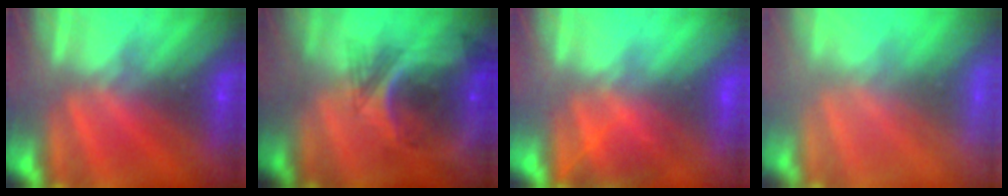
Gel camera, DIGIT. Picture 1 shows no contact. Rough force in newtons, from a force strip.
{"total": 8.2}
{"total": 2.8}
{"total": 6.1}